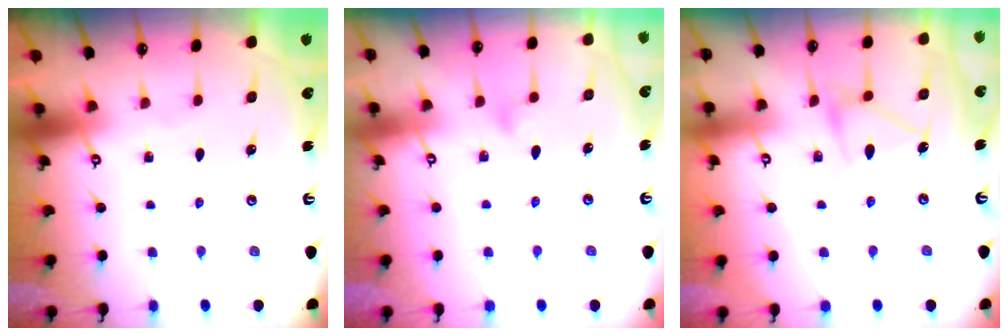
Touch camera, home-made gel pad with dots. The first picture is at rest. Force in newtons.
{"total": 10.2, "press": 10.1, "slide": 0.5}
{"total": 12.6, "press": 12.6, "slide": 0.3}